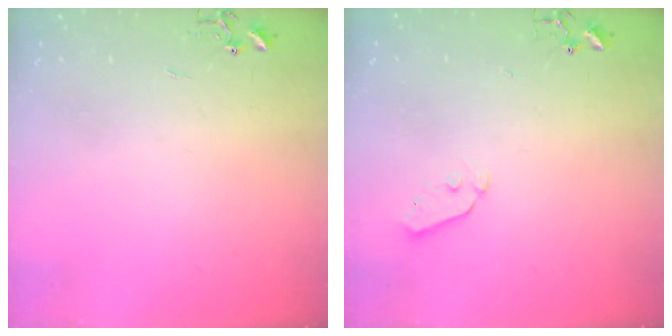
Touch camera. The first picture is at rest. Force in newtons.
{"total": 4.3, "press": 4.3, "slide": 0.7}